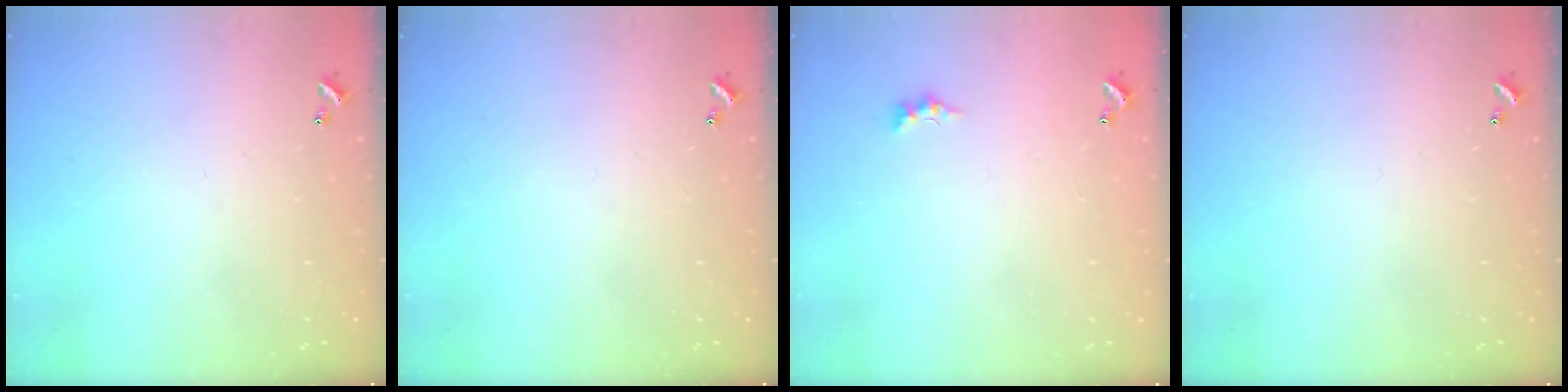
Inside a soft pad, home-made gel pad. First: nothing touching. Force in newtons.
{"total": 0.0}
{"total": 0.0}
{"total": 0.0}